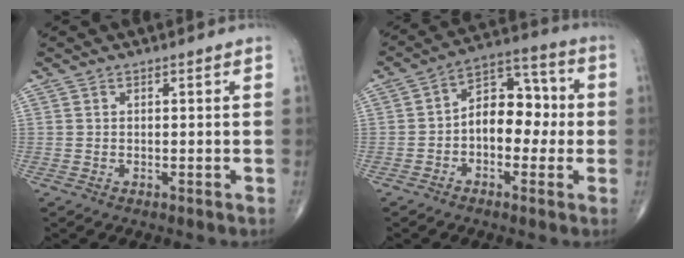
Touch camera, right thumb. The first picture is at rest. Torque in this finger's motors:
{"motor_torque": [0.12, 0.20, 0.47, 0.28, 0.06]}